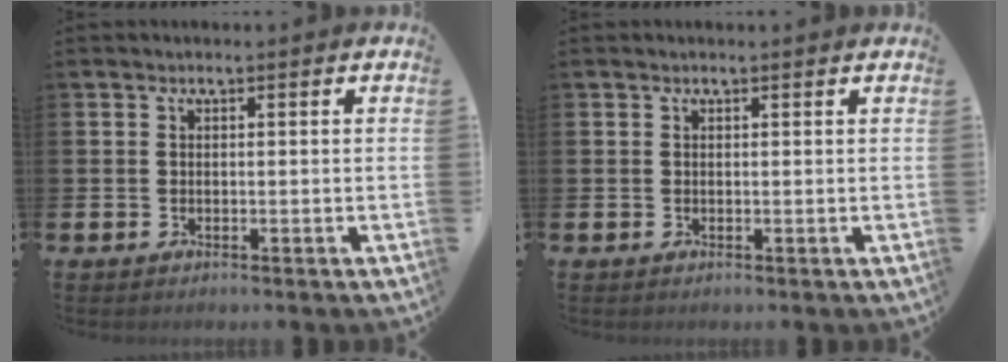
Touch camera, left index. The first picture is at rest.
{"total": 0.0}